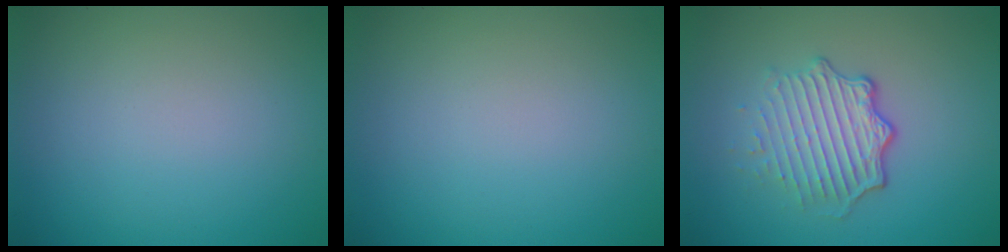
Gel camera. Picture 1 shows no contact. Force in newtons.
{"total": 0.0}
{"total": 4.9, "press": 3.2, "slide": 3.7}